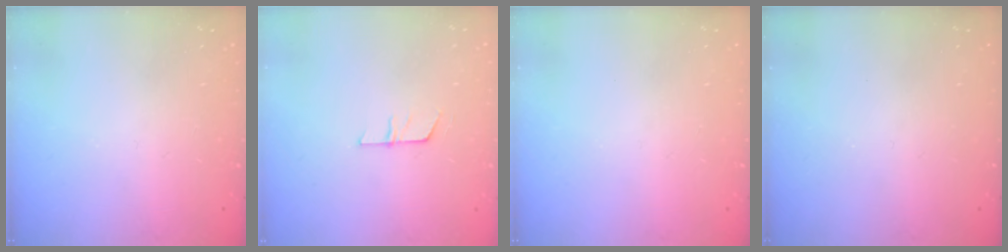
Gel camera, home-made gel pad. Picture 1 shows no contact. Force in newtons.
{"total": 5.4, "press": 5.4, "slide": 0.4}
{"total": 0.0}
{"total": 0.0}